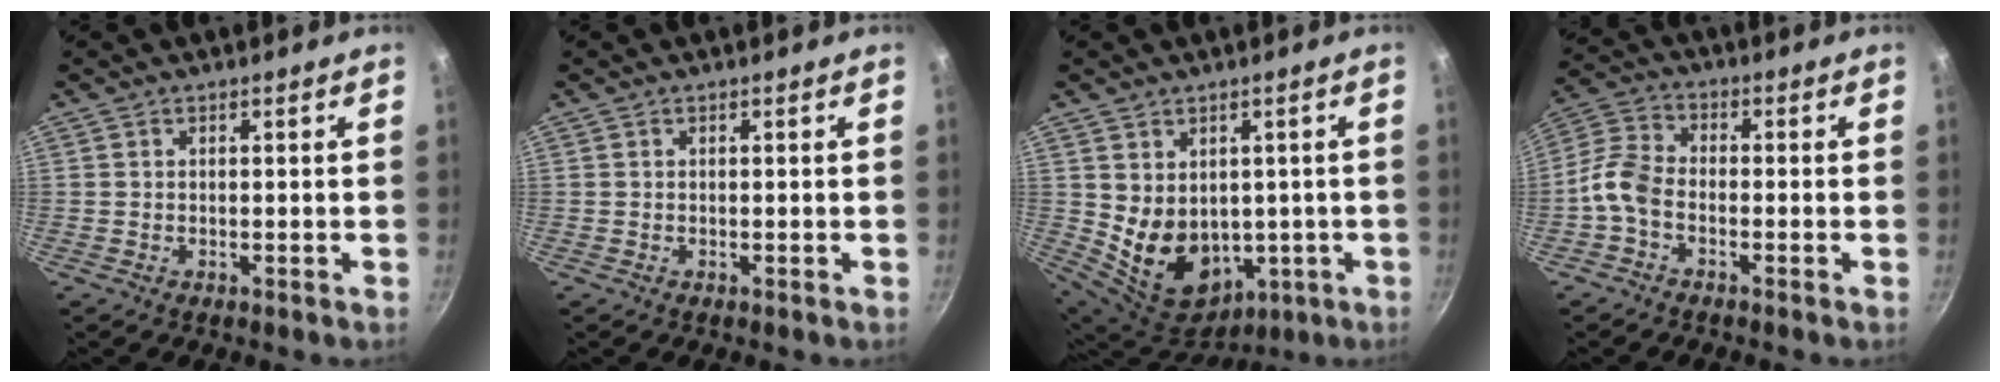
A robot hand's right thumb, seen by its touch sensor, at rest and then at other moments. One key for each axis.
{"total": 0.0}
{"total": 12.9, "fx": 0.3, "fy": 10.1, "fz": 8.0, "tx": -0.116, "ty": -0.022, "tz": 0.042}
{"total": 6.4, "fx": -2.9, "fy": 3.8, "fz": 4.3, "tx": -0.093, "ty": 0.034, "tz": -0.074}